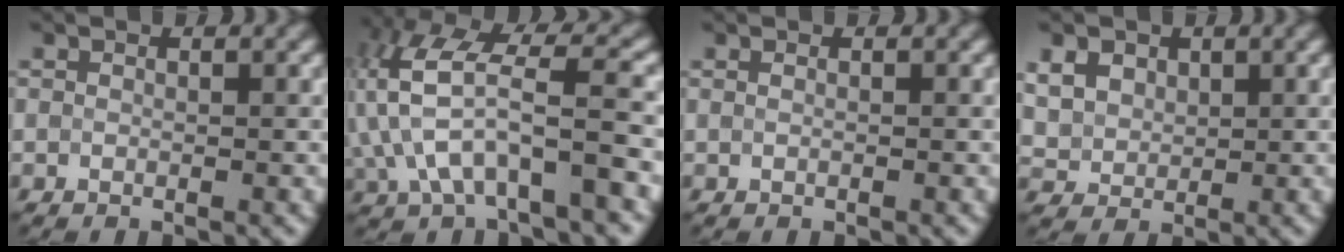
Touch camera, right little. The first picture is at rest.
{"total": 9.3, "force": [-1.3, 4.1, 8.3], "torque": [-0.166, 0.021, -0.030]}
{"total": 0.6, "force": [0.2, 0.4, 0.5], "torque": [-0.008, -0.001, -0.001]}
{"total": 5.1, "force": [2.3, 3.8, 2.4], "torque": [-0.076, 0.013, 0.048]}